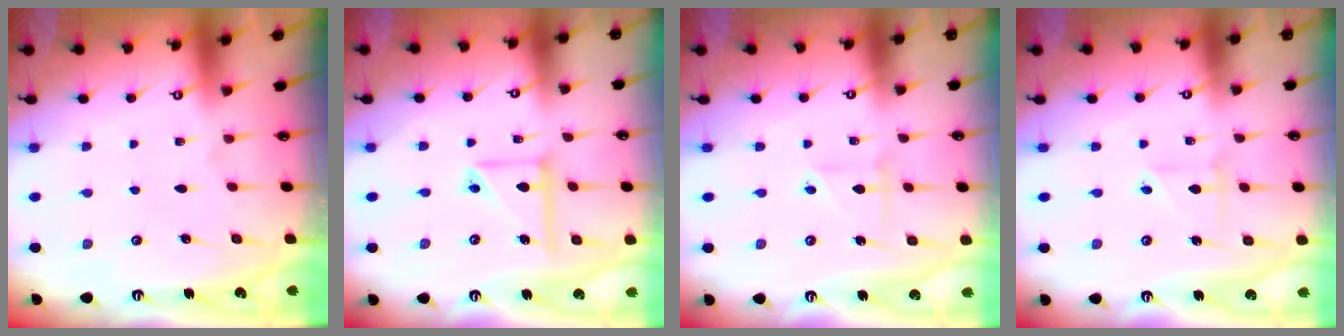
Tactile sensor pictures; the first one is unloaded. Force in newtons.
{"total": 9.5, "press": 9.5, "slide": 0.7}
{"total": 2.3, "press": 2.3, "slide": 0.4}
{"total": 2.3, "press": 2.3, "slide": 0.4}